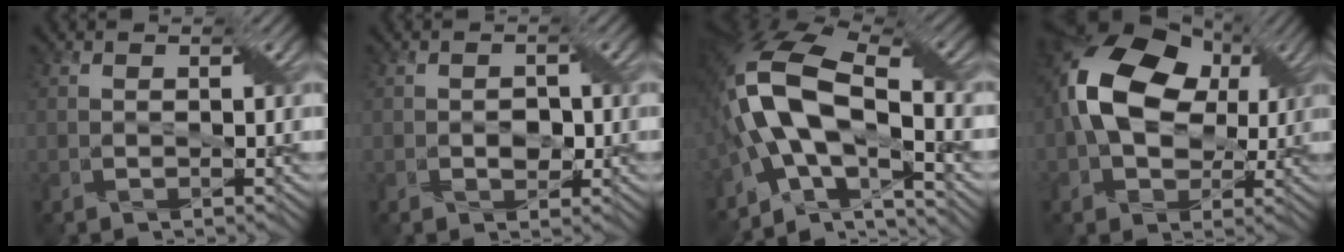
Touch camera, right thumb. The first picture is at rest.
{"total": 1.5, "force": [-0.4, 1.3, 0.7], "torque": [-0.011, -0.002, -0.006]}
{"total": 15.1, "force": [-3.3, 6.7, 13.1], "torque": [-0.265, 0.011, -0.068]}
{"total": 14.4, "force": [3.0, 10.1, 9.8], "torque": [-0.203, 0.019, 0.050]}